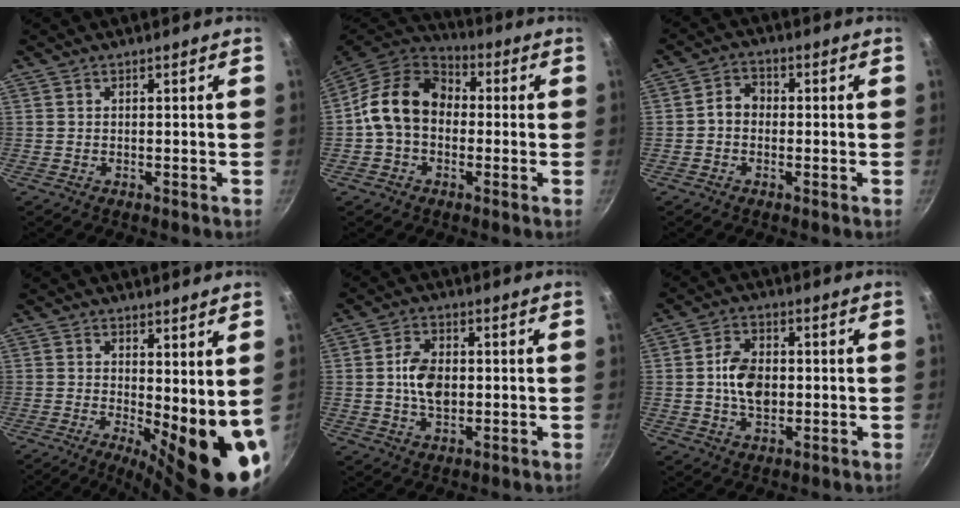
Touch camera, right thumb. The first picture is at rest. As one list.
[{"total": 13.9, "force": [-0.7, 10.6, 9.0], "torque": [-0.148, 0.037, -0.027]}, {"total": 4.1, "force": [-0.5, 3.3, 2.5], "torque": [-0.029, 0.018, -0.018]}, {"total": 16.1, "force": [-1.8, 5.4, 15.0], "torque": [-0.182, -0.028, -0.002]}, {"total": 7.4, "force": [0.1, 4.7, 5.7], "torque": [-0.095, 0.005, 0.001]}, {"total": 8.2, "force": [-0.1, 5.3, 6.2], "torque": [-0.098, 0.007, -0.003]}]